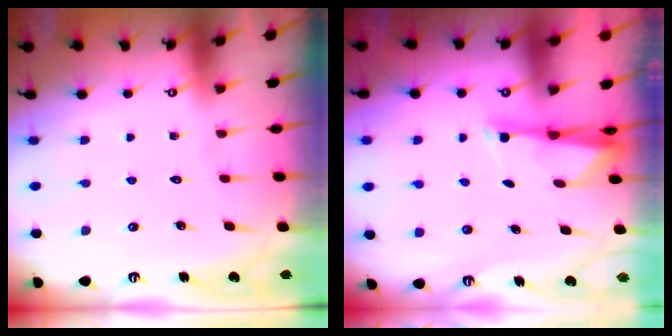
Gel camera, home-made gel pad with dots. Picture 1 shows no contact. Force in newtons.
{"total": 3.0, "press": 2.9, "slide": 0.5}